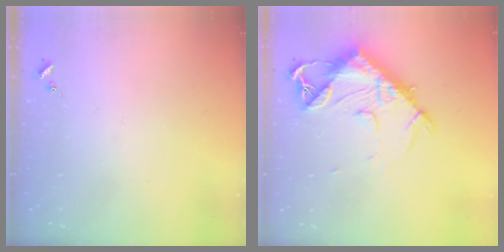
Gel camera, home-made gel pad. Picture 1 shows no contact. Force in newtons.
{"total": 13.6, "press": 13.5, "slide": 1.4}